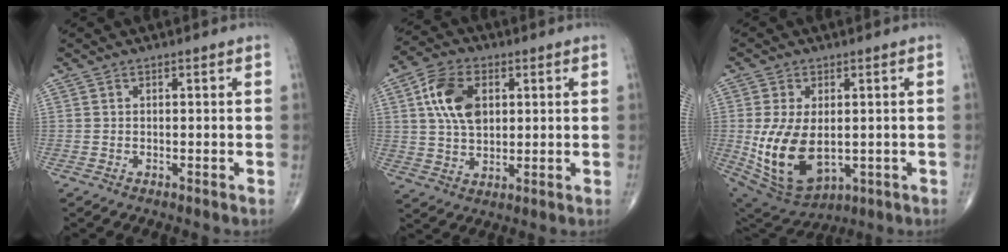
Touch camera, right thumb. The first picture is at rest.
{"total": 10.9, "force": [2.9, 6.9, 7.9], "torque": [-0.138, 0.000, 0.052]}
{"total": 14.7, "force": [-1.2, 8.7, 11.8], "torque": [-0.221, -0.014, 0.007]}